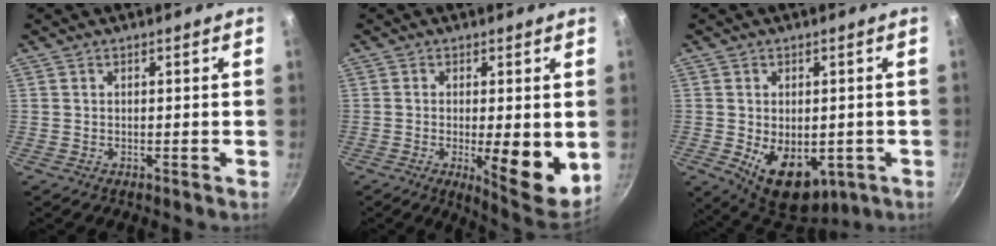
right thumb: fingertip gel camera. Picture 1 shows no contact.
{"total": 10.9, "force": [-1.5, 3.2, 10.4], "torque": [-0.130, -0.018, -0.012]}
{"total": 12.8, "force": [-3.1, 8.1, 9.4], "torque": [-0.107, -0.012, -0.023]}